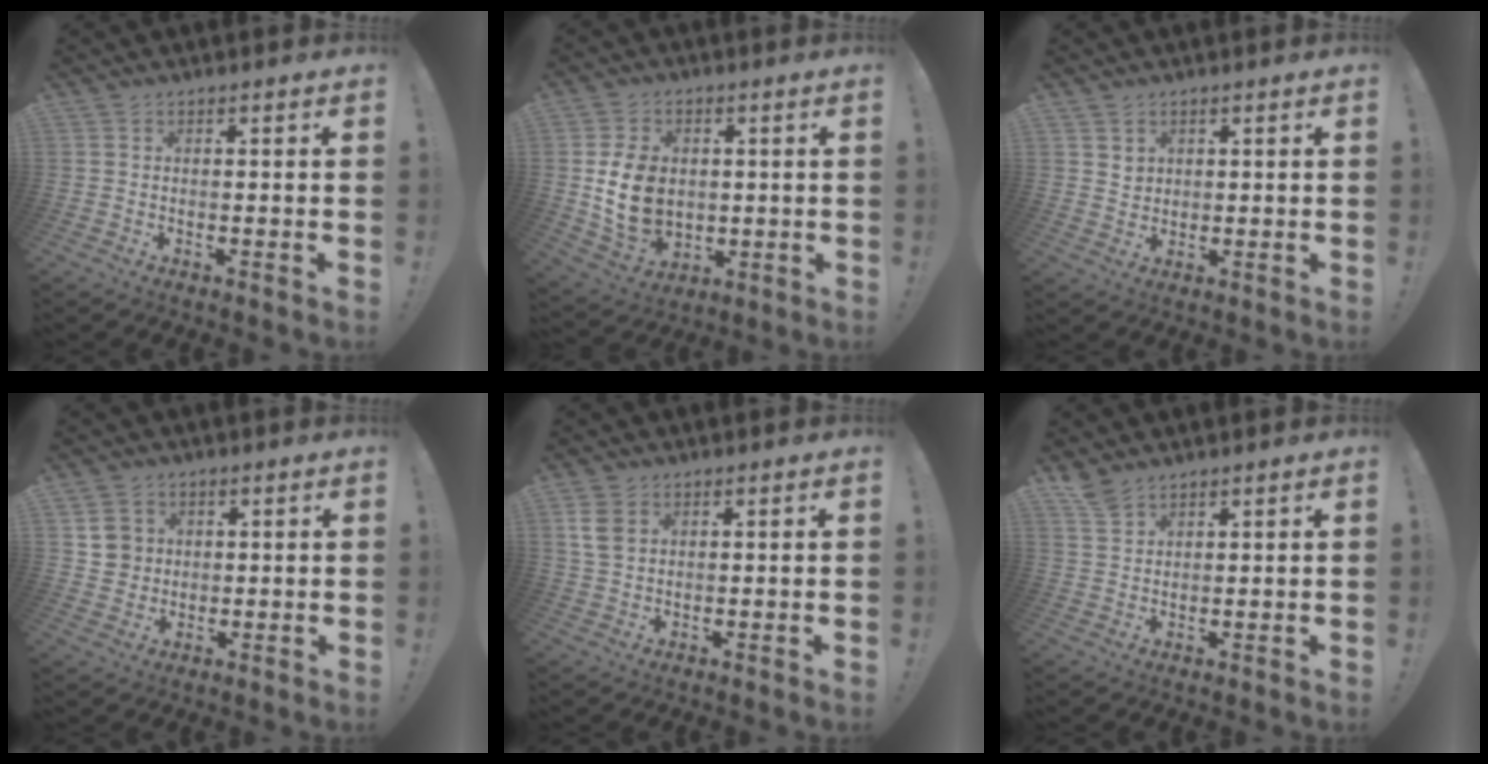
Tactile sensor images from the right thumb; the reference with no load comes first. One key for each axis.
{"total": 14.9, "fx": 0.6, "fy": 12.1, "fz": 8.8, "tx": -0.160, "ty": -0.004, "tz": 0.018}
{"total": 3.3, "fx": 2.1, "fy": 2.5, "fz": 0.5, "tx": 0.005, "ty": -0.016, "tz": 0.037}
{"total": 6.7, "fx": 2.1, "fy": 6.2, "fz": 1.5, "tx": -0.014, "ty": -0.005, "tz": 0.047}
{"total": 6.1, "fx": 2.3, "fy": 4.1, "fz": 3.8, "tx": -0.074, "ty": -0.003, "tz": 0.044}
{"total": 4.8, "fx": 4.1, "fy": 1.9, "fz": 1.8, "tx": -0.028, "ty": -0.023, "tz": 0.078}